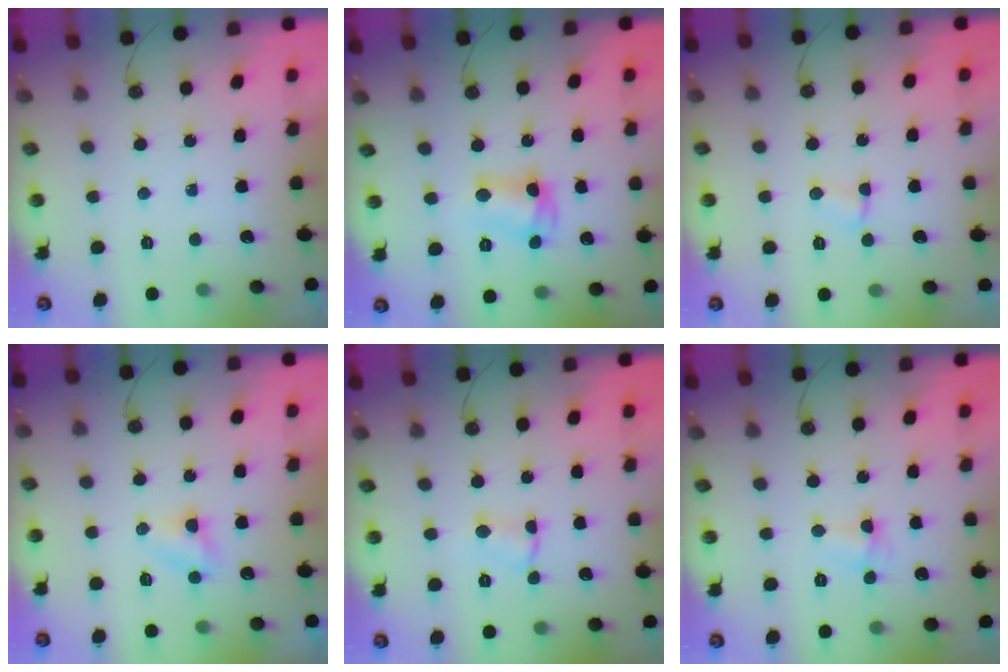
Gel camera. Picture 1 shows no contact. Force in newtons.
{"total": 6.7, "press": 6.7, "slide": 0.2}
{"total": 2.4, "press": 2.4, "slide": 0.3}
{"total": 4.8, "press": 4.7, "slide": 0.3}
{"total": 2.8, "press": 2.8, "slide": 0.4}
{"total": 2.6, "press": 2.5, "slide": 0.6}